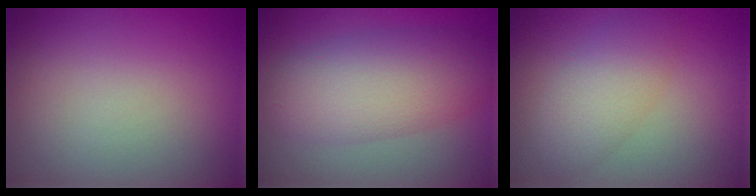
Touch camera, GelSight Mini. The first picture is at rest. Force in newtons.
{"total": 7.0, "press": 7.0, "slide": 0.3}
{"total": 3.0, "press": 3.0, "slide": 0.1}